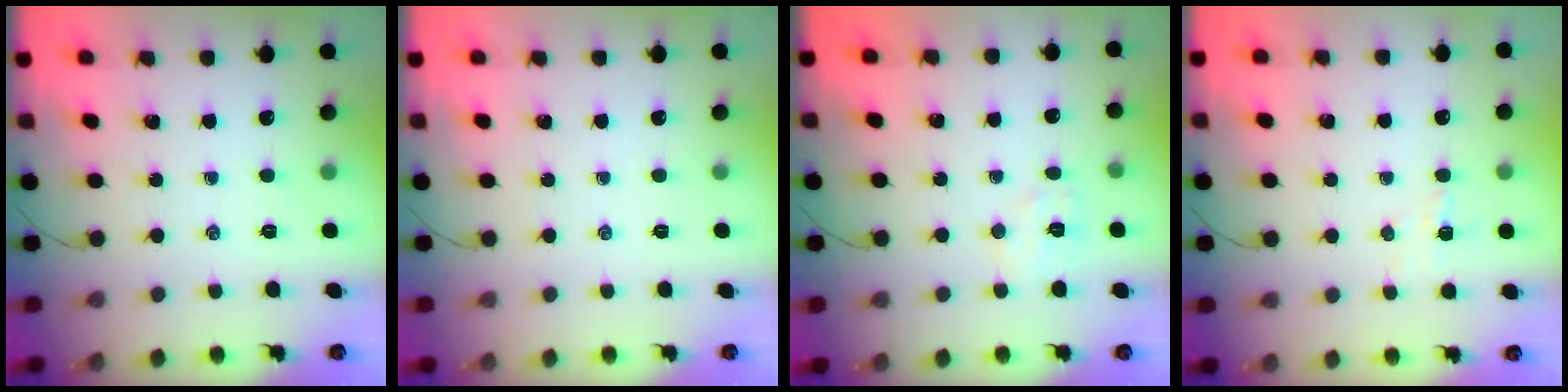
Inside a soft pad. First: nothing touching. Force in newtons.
{"total": 0.0}
{"total": 6.1, "press": 6.0, "slide": 1.0}
{"total": 2.9, "press": 2.8, "slide": 0.8}